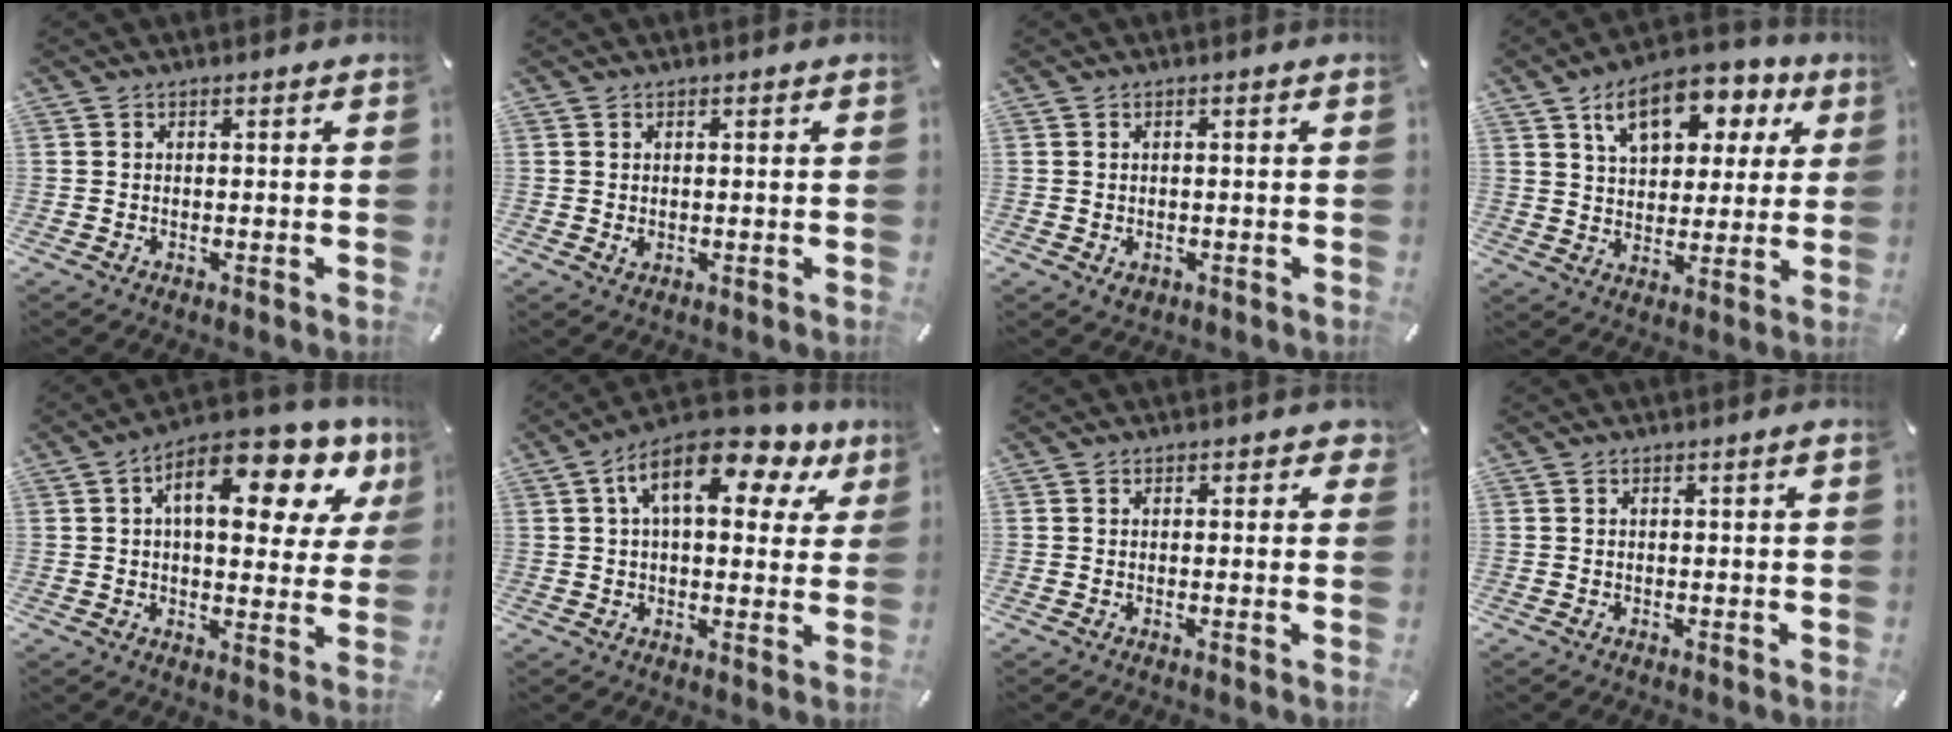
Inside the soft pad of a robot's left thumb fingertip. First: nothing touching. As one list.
[{"total": 0.9, "force": [0.1, 0.8, 0.5], "torque": [-0.002, 0.000, 0.000]}, {"total": 1.4, "force": [-0.5, 1.2, 0.6], "torque": [-0.009, 0.004, -0.010]}, {"total": 13.6, "force": [7.4, 8.6, 7.5], "torque": [-0.114, -0.026, 0.129]}, {"total": 15.9, "force": [7.4, 7.1, 12.2], "torque": [-0.178, -0.032, 0.116]}, {"total": 14.2, "force": [6.1, 6.8, 10.9], "torque": [-0.171, -0.010, 0.101]}, {"total": 1.2, "force": [0.6, 0.8, 0.7], "torque": [0.002, -0.001, 0.006]}, {"total": 1.0, "force": [0.2, 0.1, 1.0], "torque": [-0.018, 0.001, 0.002]}]